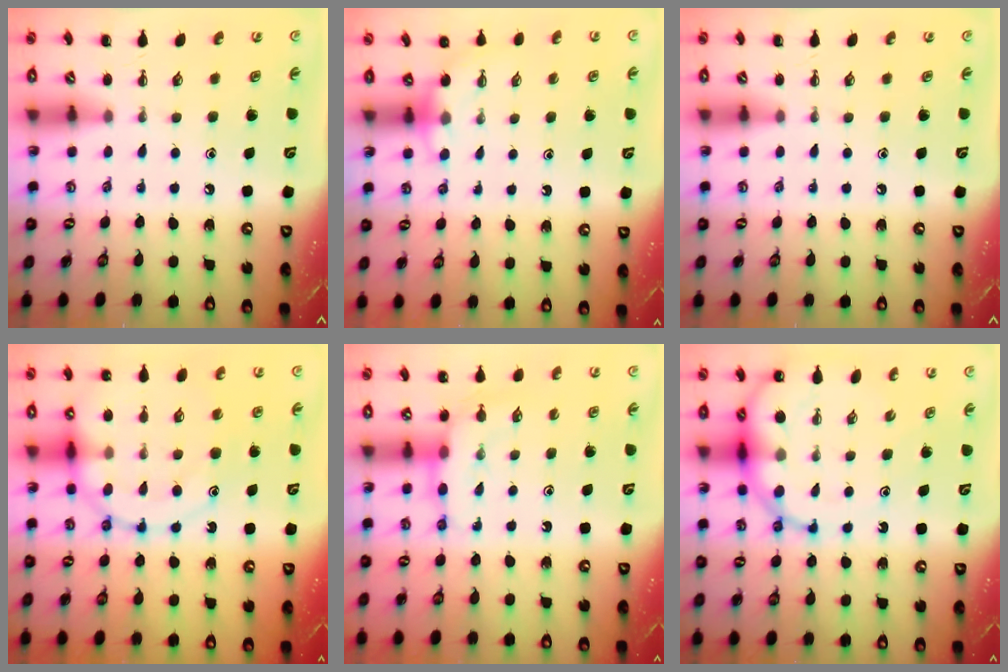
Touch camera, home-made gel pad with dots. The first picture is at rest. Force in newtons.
{"total": 3.2, "press": 3.1, "slide": 0.8}
{"total": 0.0}
{"total": 16.1, "press": 15.9, "slide": 2.6}
{"total": 7.7, "press": 7.7, "slide": 0.8}
{"total": 11.6, "press": 11.3, "slide": 2.7}